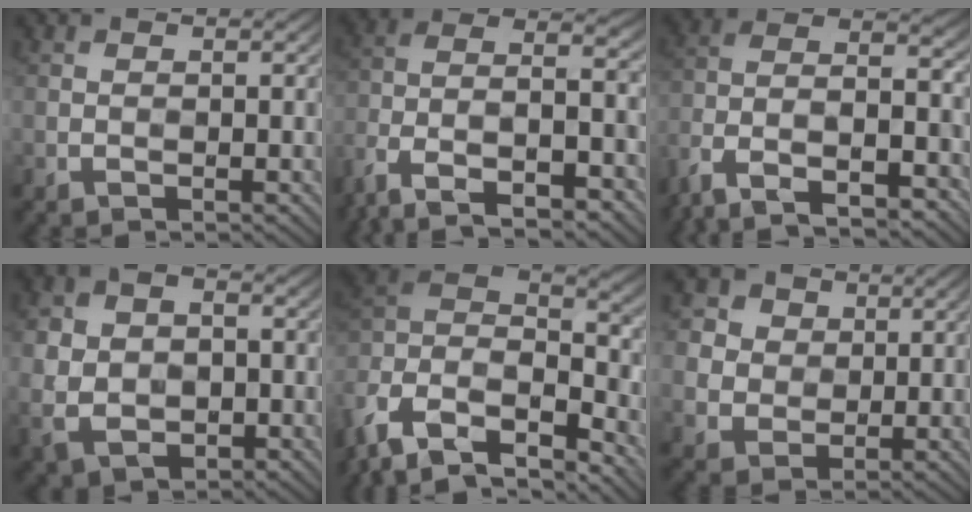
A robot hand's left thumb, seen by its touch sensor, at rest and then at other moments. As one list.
[{"total": 13.3, "force": [-9.0, 4.5, 8.7], "torque": [-0.178, -0.001, -0.170]}, {"total": 13.8, "force": [-10.0, 4.9, 8.2], "torque": [-0.180, -0.002, -0.180]}, {"total": 8.0, "force": [-1.5, 6.1, 5.0], "torque": [-0.112, -0.019, -0.028]}, {"total": 14.1, "force": [-9.1, 6.8, 8.3], "torque": [-0.218, 0.004, -0.139]}, {"total": 7.2, "force": [3.0, 6.1, 2.3], "torque": [-0.103, 0.012, 0.051]}]